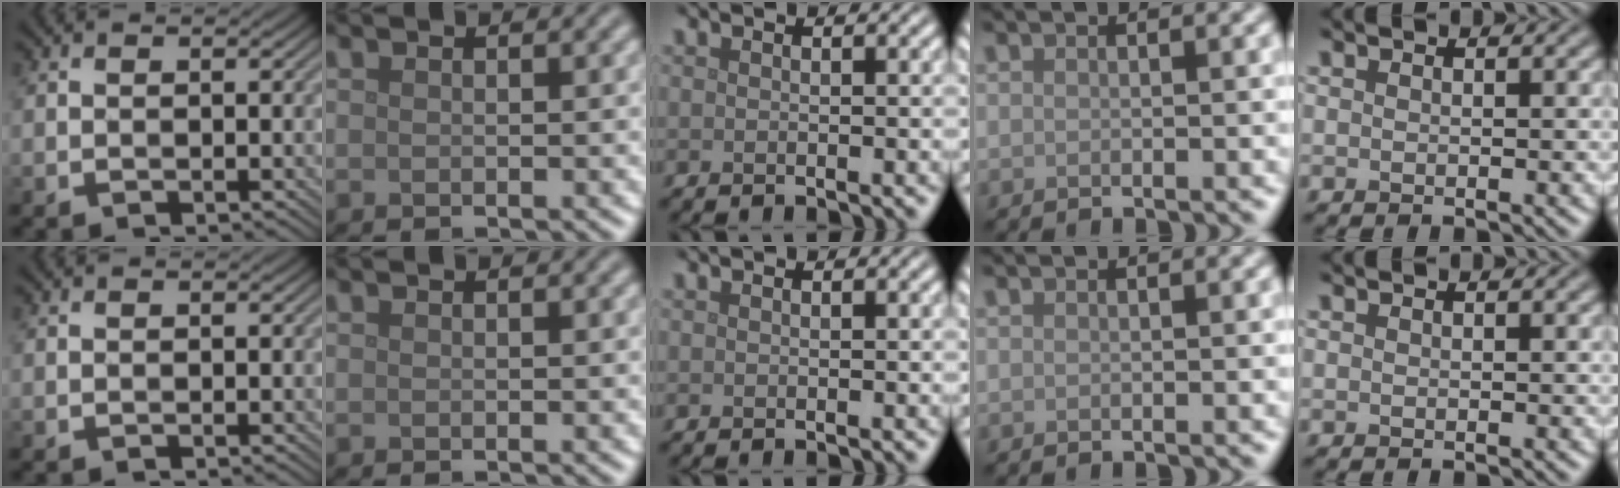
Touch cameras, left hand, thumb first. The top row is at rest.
{}